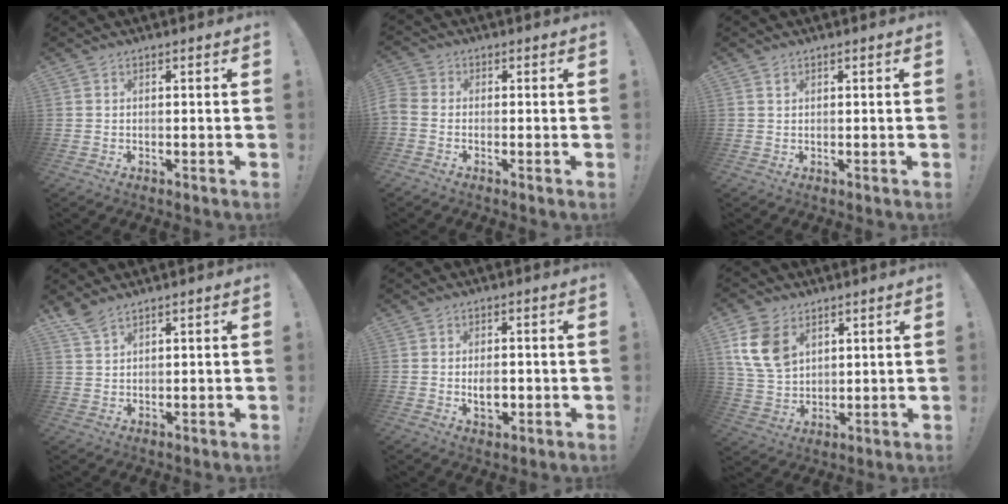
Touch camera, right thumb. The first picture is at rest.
{"total": 2.6, "force": [-0.9, 1.7, 1.8], "torque": [-0.044, 0.000, -0.019]}
{"total": 0.8, "force": [0.5, 0.5, 0.2], "torque": [0.000, -0.002, 0.009]}
{"total": 4.2, "force": [3.6, 0.9, 1.9], "torque": [-0.038, -0.022, 0.068]}
{"total": 4.7, "force": [-0.7, 2.8, 3.6], "torque": [-0.039, -0.001, -0.011]}
{"total": 11.2, "force": [5.1, 7.5, 6.5], "torque": [-0.127, -0.015, 0.102]}